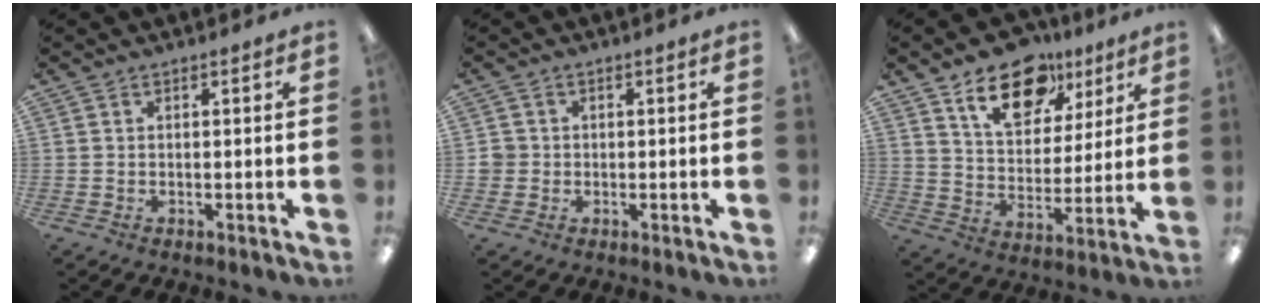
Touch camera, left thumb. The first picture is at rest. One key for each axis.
{"total": 2.5, "fx": -0.2, "fy": 2.5, "fz": 0.3, "tx": -0.008, "ty": 0.005, "tz": -0.006}
{"total": 16.3, "fx": 10.4, "fy": 9.4, "fz": 8.4, "tx": -0.126, "ty": -0.049, "tz": 0.182}